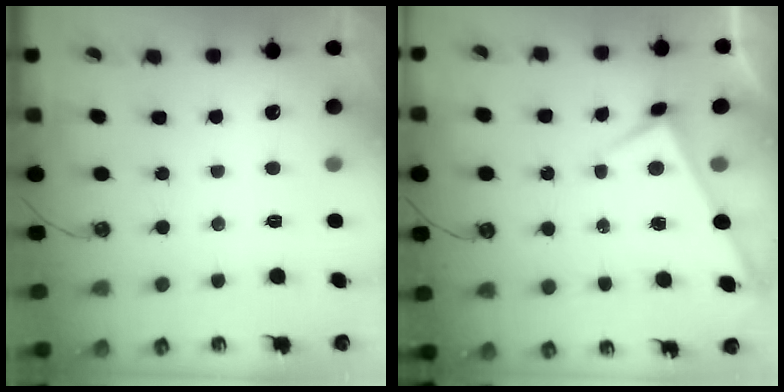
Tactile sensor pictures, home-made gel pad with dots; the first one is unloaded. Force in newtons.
{"total": 1.7, "press": 1.7, "slide": 0.2}